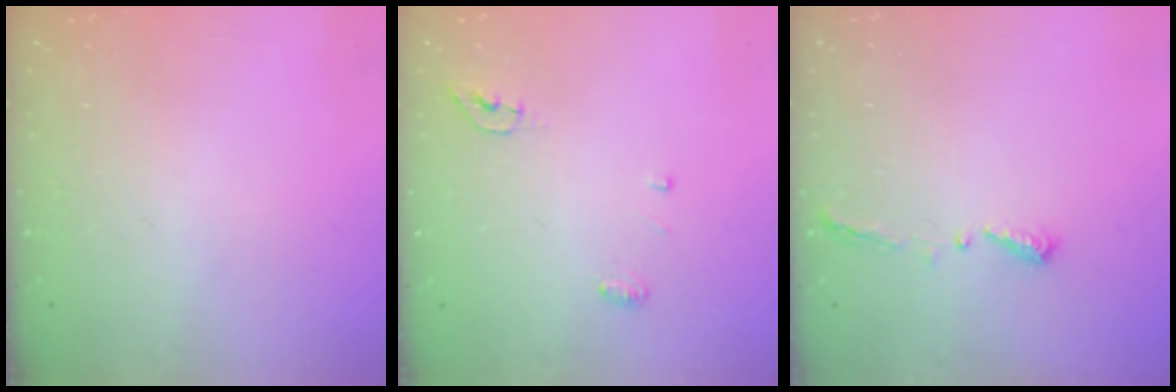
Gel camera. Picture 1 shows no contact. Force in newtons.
{"total": 4.4, "press": 4.3, "slide": 0.8}
{"total": 4.4, "press": 4.3, "slide": 0.6}